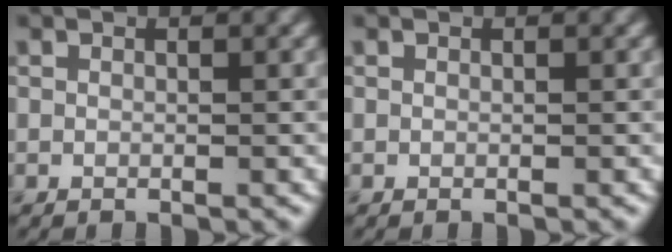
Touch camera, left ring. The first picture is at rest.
{"total": 0.0}